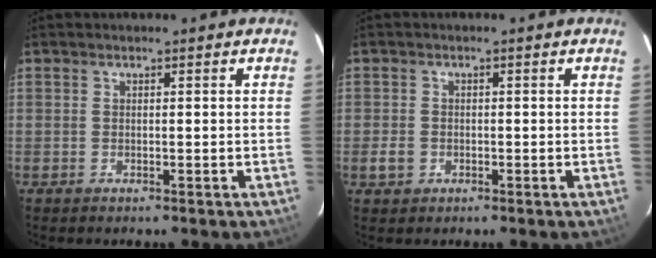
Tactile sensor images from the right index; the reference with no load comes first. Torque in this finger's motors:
{"motor_torque": [-0.32, 0.08, -0.96, -0.21]}